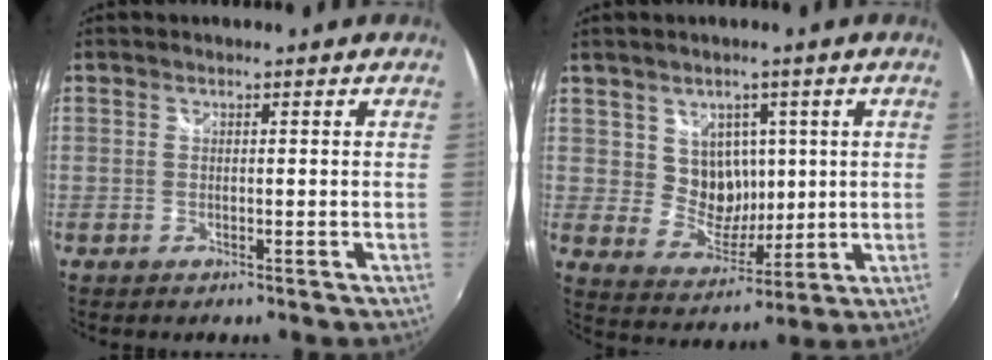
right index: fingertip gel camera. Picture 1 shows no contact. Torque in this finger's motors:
{"motor_torque": [0.48, 0.48, 0.24, 0.04]}